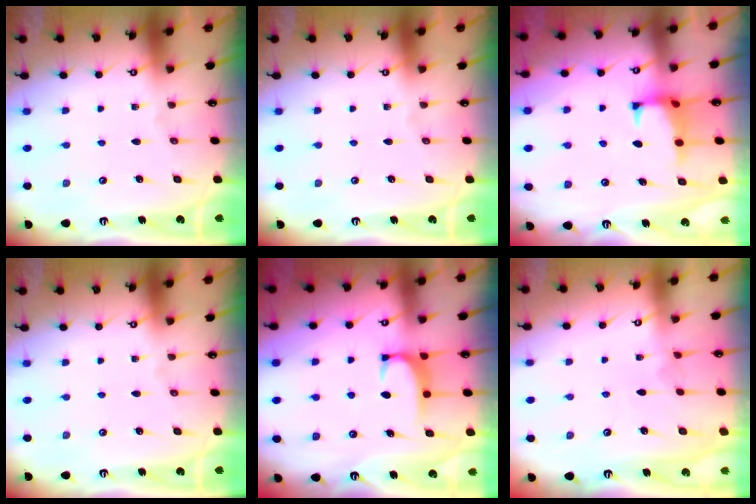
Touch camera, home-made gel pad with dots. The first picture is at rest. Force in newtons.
{"total": 0.0}
{"total": 1.5, "press": 1.3, "slide": 0.6}
{"total": 0.0}
{"total": 1.6, "press": 1.6, "slide": 0.5}
{"total": 3.7, "press": 3.7, "slide": 0.2}